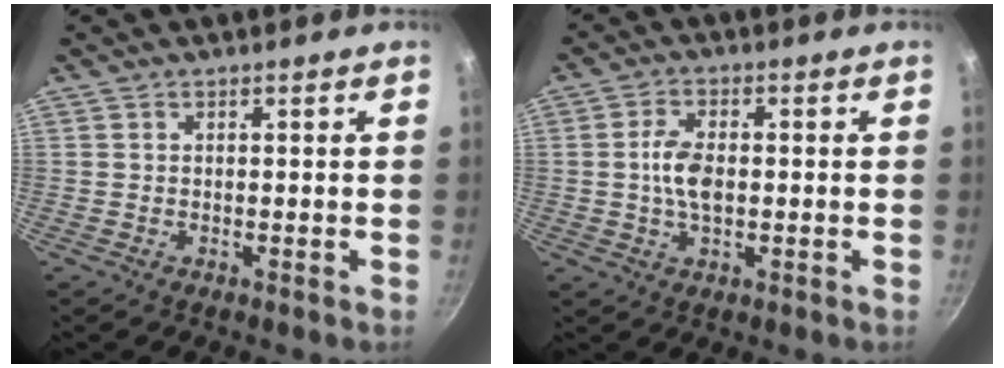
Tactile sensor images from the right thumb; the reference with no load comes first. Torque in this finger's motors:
{"motor_torque": [1.12, 1.02, 0.95, -0.40, 0.10]}